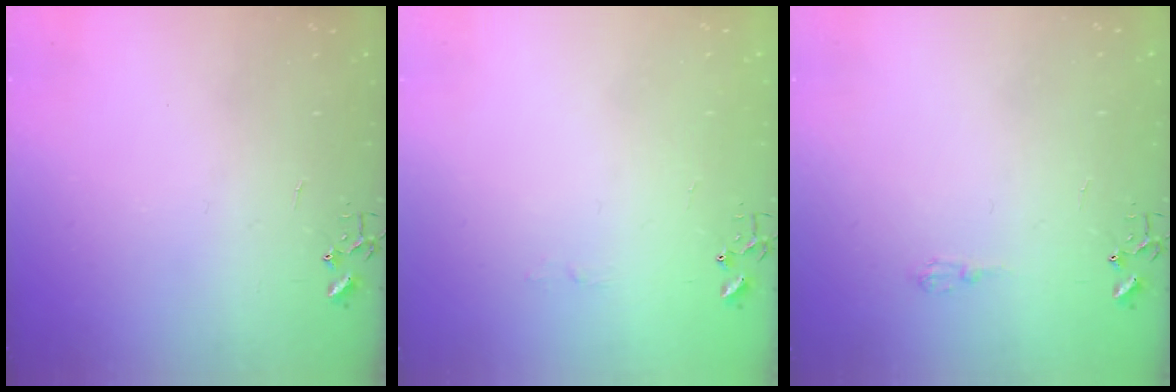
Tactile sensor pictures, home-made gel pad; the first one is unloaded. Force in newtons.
{"total": 3.9, "press": 3.9, "slide": 0.5}
{"total": 6.0, "press": 5.9, "slide": 0.7}